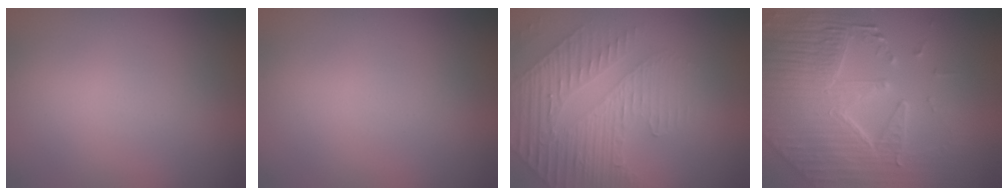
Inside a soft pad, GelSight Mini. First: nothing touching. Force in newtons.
{"total": 0.0}
{"total": 4.7, "press": 3.4, "slide": 3.3}
{"total": 8.2, "press": 5.7, "slide": 5.9}